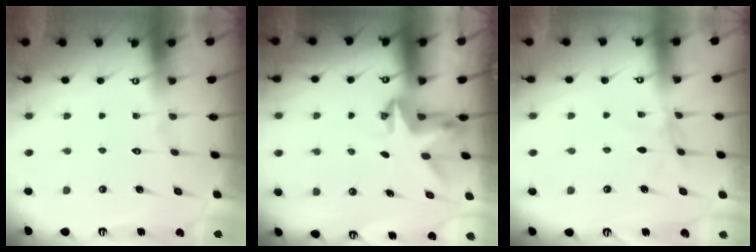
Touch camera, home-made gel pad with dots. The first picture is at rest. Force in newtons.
{"total": 3.2, "press": 3.2, "slide": 0.1}
{"total": 2.6, "press": 2.6, "slide": 0.4}